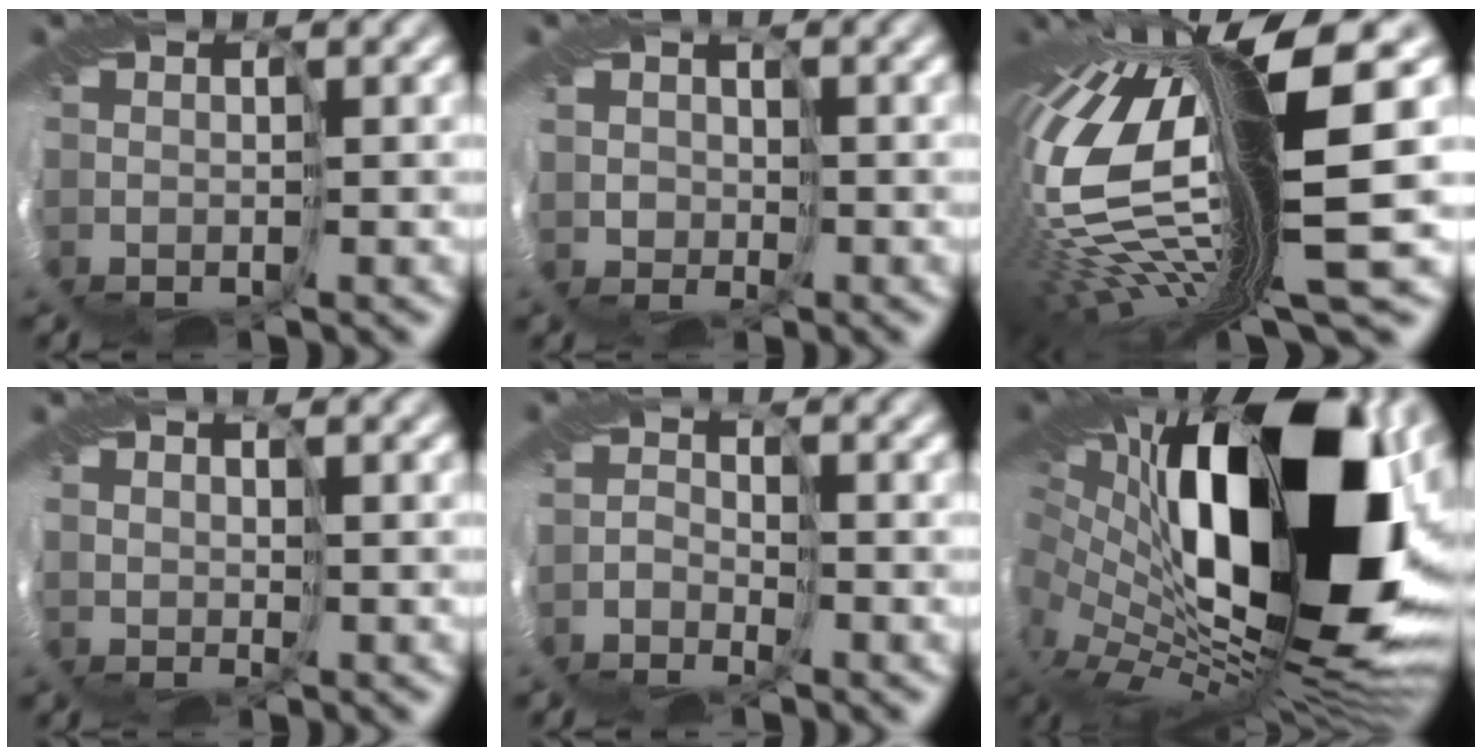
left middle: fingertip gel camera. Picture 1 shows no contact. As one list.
[{"total": 2.3, "force": [1.3, 0.0, -2.0], "torque": [0.027, 0.005, 0.024]}, {"total": 15.4, "force": [0.8, 3.9, 14.8], "torque": [-0.318, -0.026, 0.030]}, {"total": 2.7, "force": [2.0, -0.9, -1.6], "torque": [0.012, 0.008, 0.041]}, {"total": 1.2, "force": [-0.7, 0.0, -1.0], "torque": [0.021, 0.007, -0.011]}, {"total": 15.5, "force": [3.1, 8.4, 12.7], "torque": [-0.230, -0.002, 0.048]}]